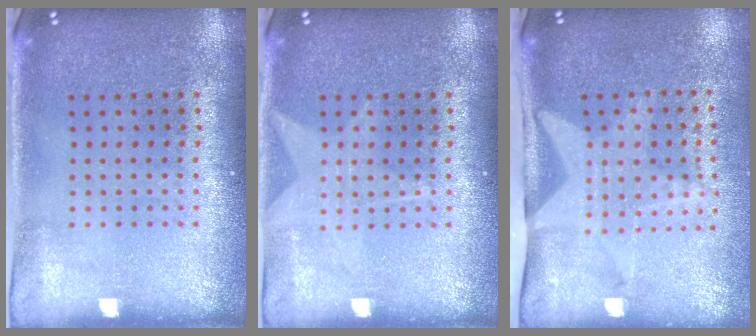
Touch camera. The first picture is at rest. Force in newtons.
{"total": 1.3, "press": 1.3, "slide": 0.1}
{"total": 2.1, "press": 1.5, "slide": 1.4}